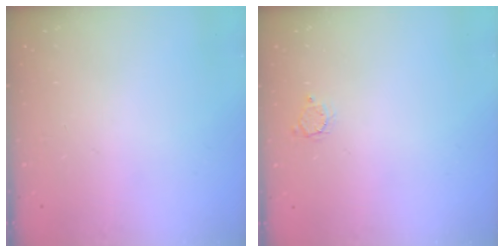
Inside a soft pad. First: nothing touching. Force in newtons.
{"total": 2.6, "press": 2.6, "slide": 0.2}